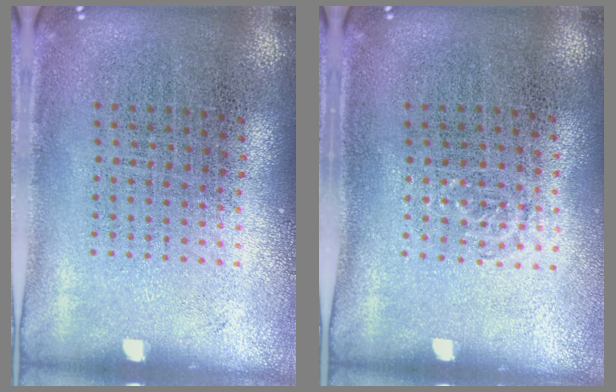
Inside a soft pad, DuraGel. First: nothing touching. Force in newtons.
{"total": 0.6, "press": 0.5, "slide": 0.3}